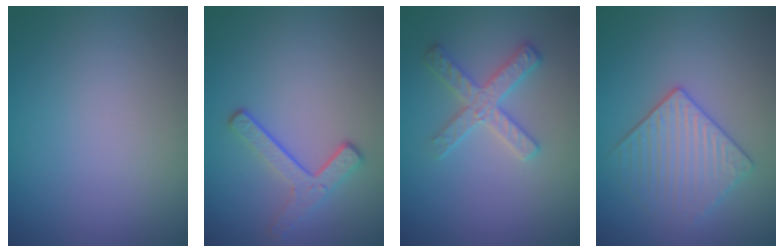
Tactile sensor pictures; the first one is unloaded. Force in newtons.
{"total": 3.0, "press": 2.2, "slide": 2.0}
{"total": 2.9, "press": 2.9, "slide": 0.1}
{"total": 3.2, "press": 3.2, "slide": 0.7}